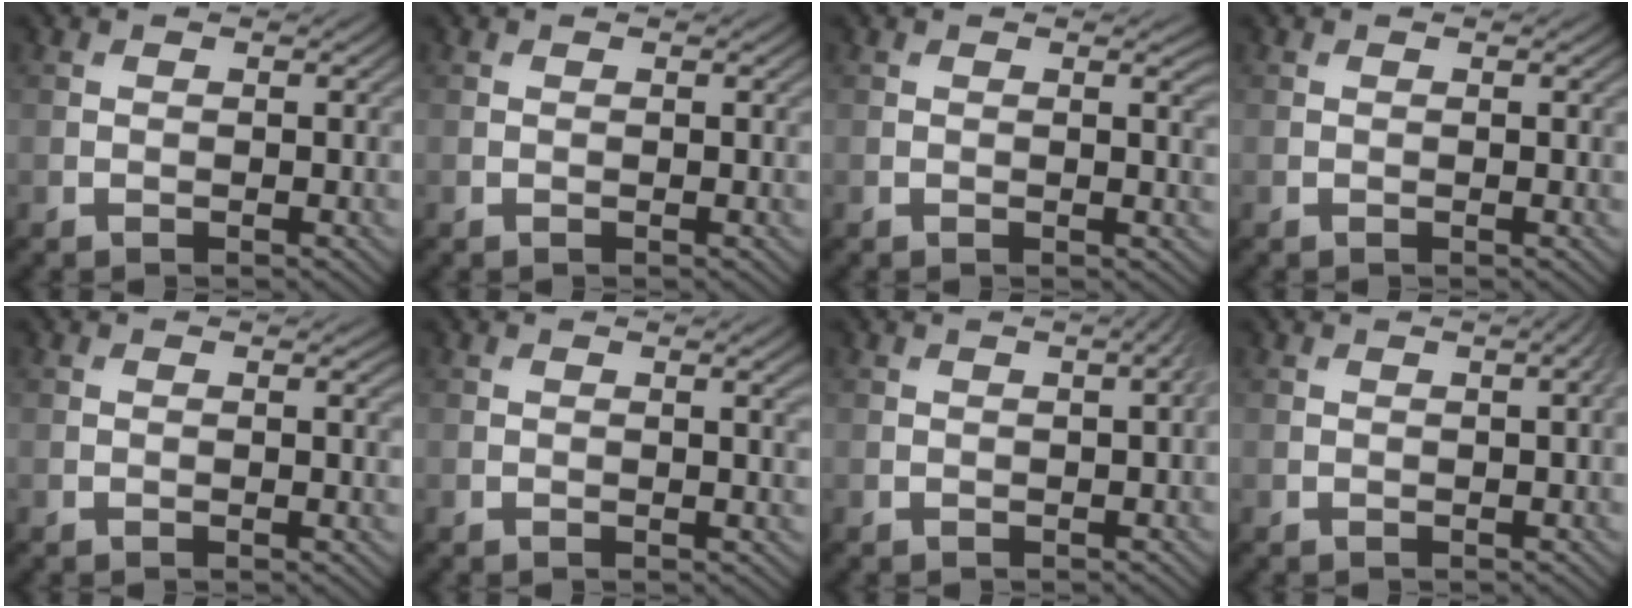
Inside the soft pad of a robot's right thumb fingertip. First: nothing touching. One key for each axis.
{"total": 0.0}
{"total": 1.4, "fx": 0.5, "fy": 0.2, "fz": 1.3, "tx": -0.016, "ty": -0.003, "tz": 0.007}
{"total": 0.0}
{"total": 0.5, "fx": 0.1, "fy": 0.1, "fz": 0.5, "tx": -0.005, "ty": -0.003, "tz": 0.000}
{"total": 1.7, "fx": 0.6, "fy": 0.3, "fz": 1.6, "tx": -0.018, "ty": 0.001, "tz": 0.009}
{"total": 2.1, "fx": 0.4, "fy": 0.5, "fz": 2.0, "tx": -0.023, "ty": 0.009, "tz": 0.003}
{"total": 1.8, "fx": 0.4, "fy": 0.4, "fz": 1.7, "tx": -0.020, "ty": 0.009, "tz": 0.001}